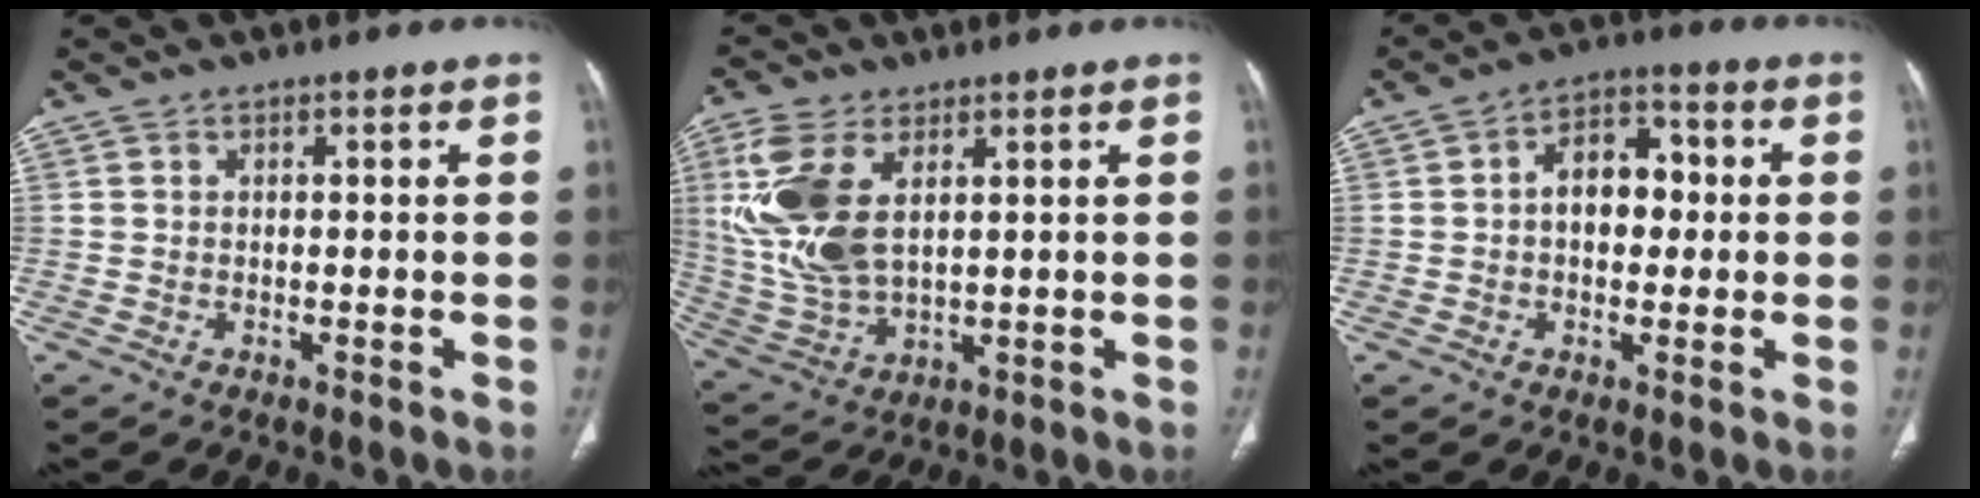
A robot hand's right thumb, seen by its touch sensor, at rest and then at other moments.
{"total": 14.0, "force": [4.0, 7.4, 11.1], "torque": [-0.256, -0.011, 0.090]}
{"total": 8.2, "force": [0.3, 5.6, 5.9], "torque": [-0.061, 0.023, -0.003]}